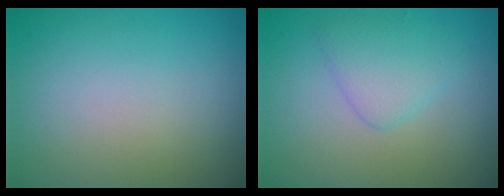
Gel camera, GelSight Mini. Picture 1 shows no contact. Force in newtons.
{"total": 2.5, "press": 2.5, "slide": 0.1}